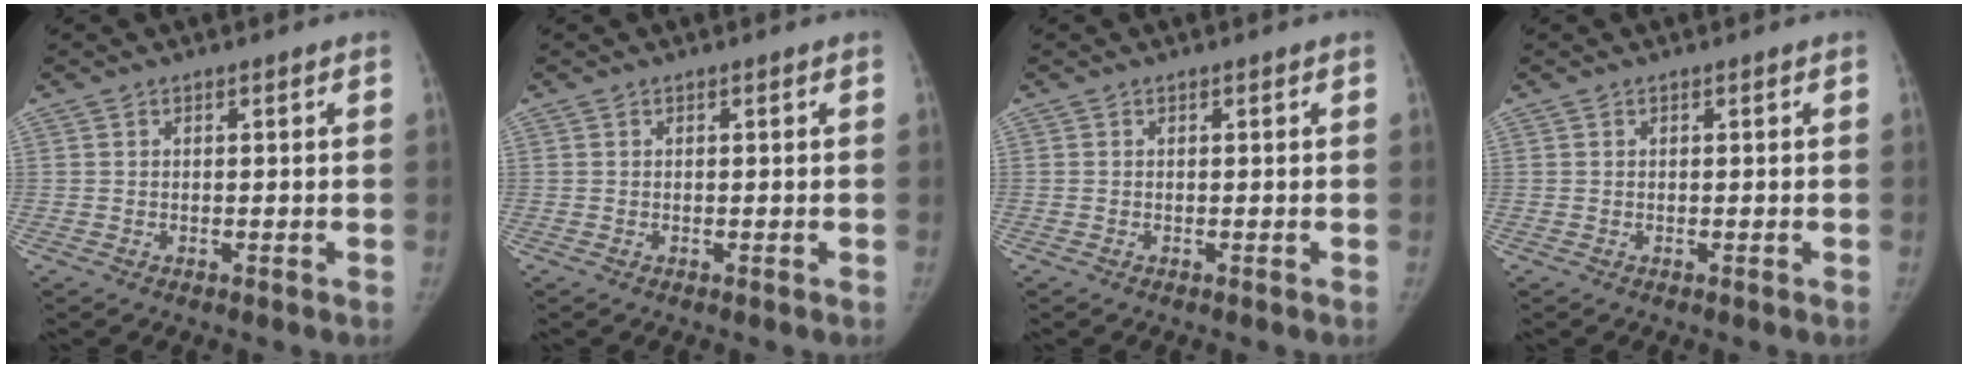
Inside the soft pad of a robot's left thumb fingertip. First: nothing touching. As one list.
[{"total": 0.0}, {"total": 0.0}, {"total": 0.0}]